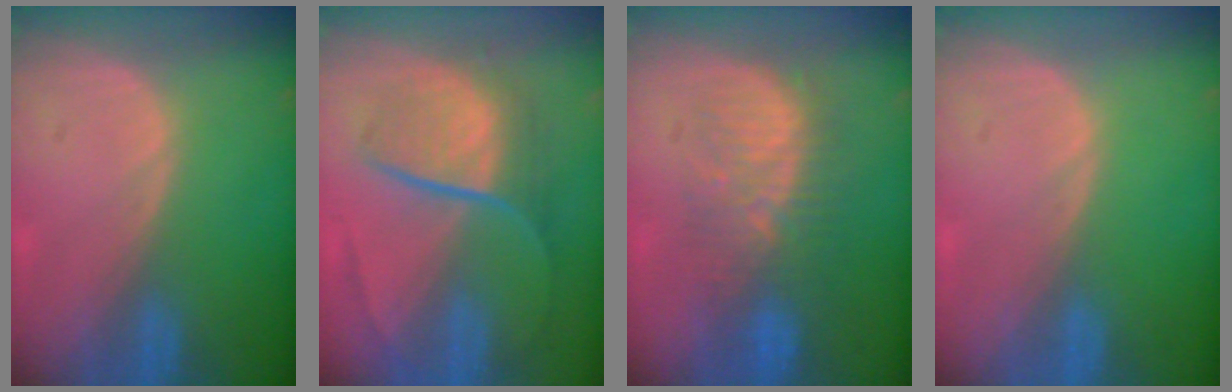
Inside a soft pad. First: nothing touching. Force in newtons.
{"total": 9.1, "press": 7.6, "slide": 4.9}
{"total": 8.5, "press": 8.2, "slide": 2.3}
{"total": 0.0}